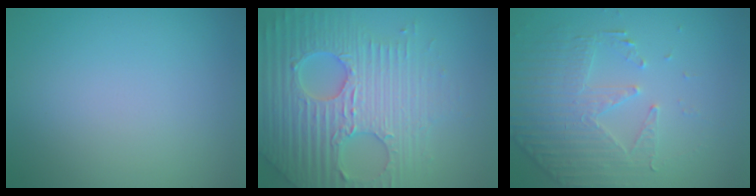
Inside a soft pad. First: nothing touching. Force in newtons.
{"total": 7.4, "press": 7.1, "slide": 1.8}
{"total": 4.8, "press": 3.6, "slide": 3.2}